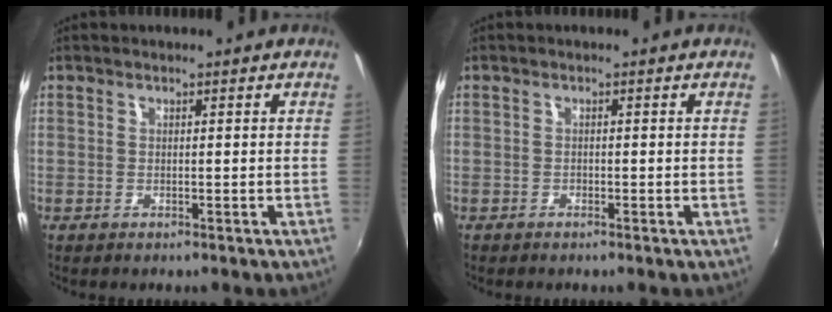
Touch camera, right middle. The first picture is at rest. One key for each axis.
{"total": 0.7, "fx": -0.6, "fy": 0.3, "fz": 0.1, "tx": -0.005, "ty": -0.002, "tz": -0.012}